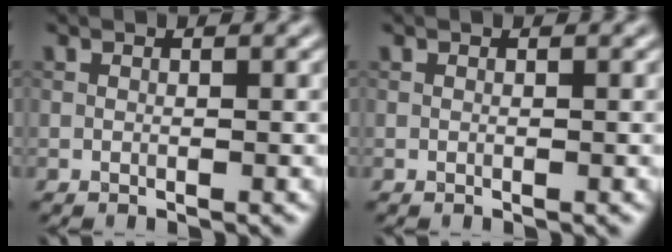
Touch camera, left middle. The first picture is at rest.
{"total": 0.0}